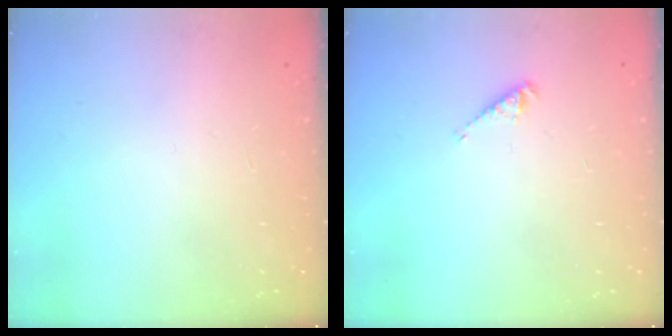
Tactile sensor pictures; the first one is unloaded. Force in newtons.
{"total": 2.9, "press": 2.9, "slide": 0.5}